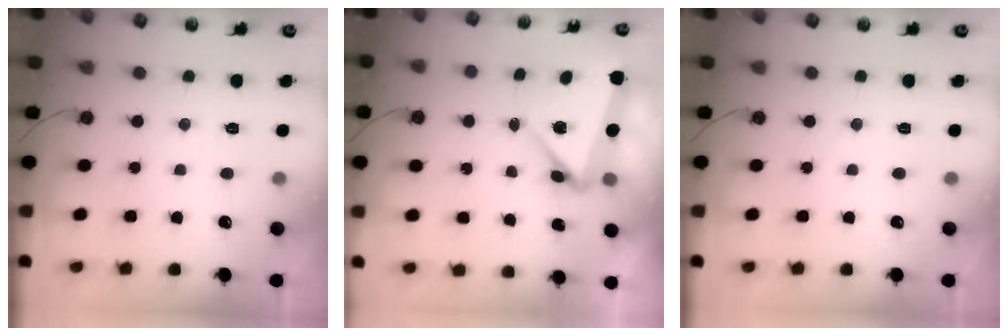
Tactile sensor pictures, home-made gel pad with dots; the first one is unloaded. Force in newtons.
{"total": 8.6, "press": 5.2, "slide": 6.8}
{"total": 0.0}